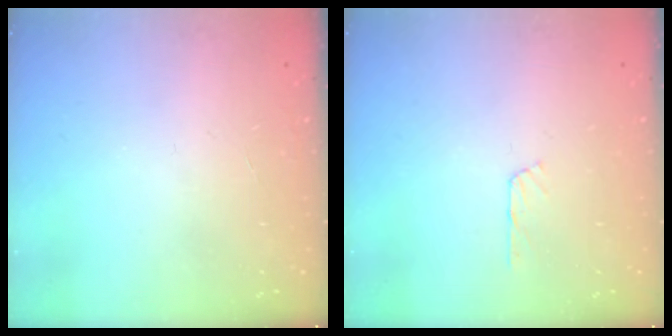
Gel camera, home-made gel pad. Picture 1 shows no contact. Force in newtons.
{"total": 3.2, "press": 3.2, "slide": 0.4}